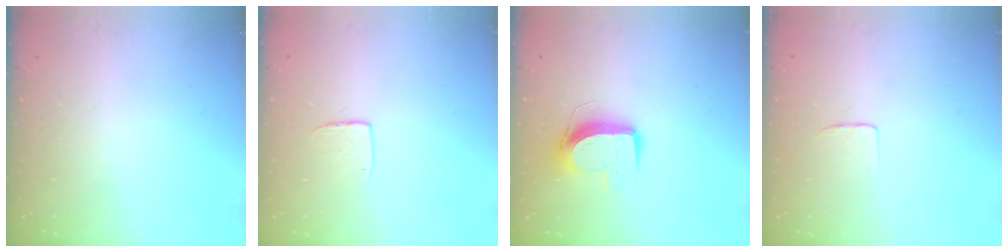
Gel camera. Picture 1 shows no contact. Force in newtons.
{"total": 5.9, "press": 5.9, "slide": 0.5}
{"total": 8.9, "press": 8.9, "slide": 0.7}
{"total": 3.4, "press": 3.4, "slide": 0.3}